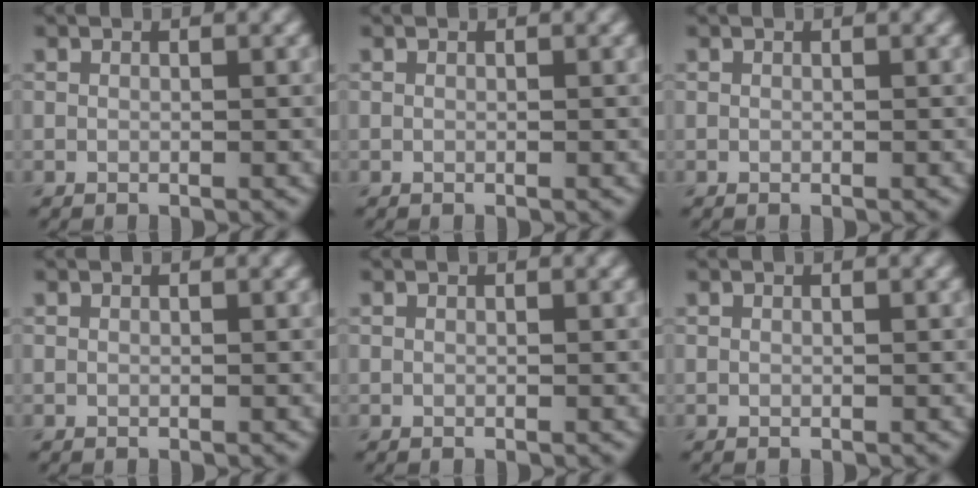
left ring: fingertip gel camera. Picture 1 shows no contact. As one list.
[{"total": 0.0}, {"total": 0.0}, {"total": 0.0}, {"total": 0.0}, {"total": 0.0}]